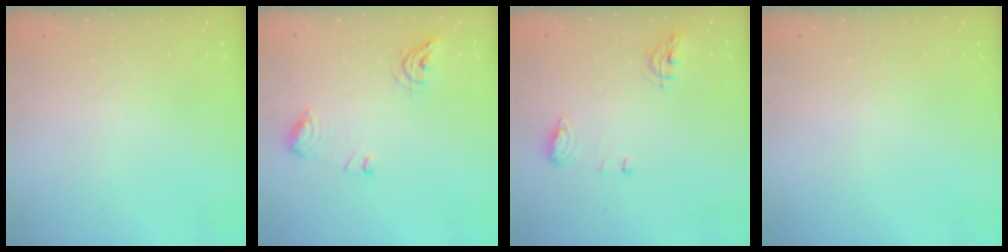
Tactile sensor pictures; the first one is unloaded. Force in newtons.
{"total": 9.0, "press": 9.0, "slide": 0.7}
{"total": 7.9, "press": 7.8, "slide": 1.5}
{"total": 0.0}